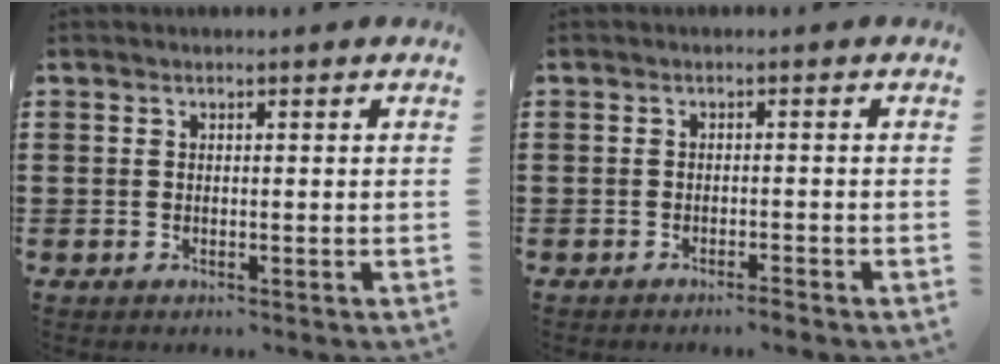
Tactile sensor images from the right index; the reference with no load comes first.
{"total": 1.4, "force": [-1.3, -0.1, 0.5], "torque": [-0.010, 0.000, -0.025]}